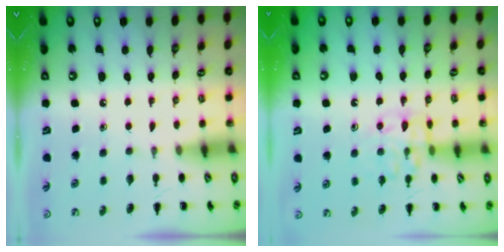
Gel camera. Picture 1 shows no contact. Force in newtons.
{"total": 11.7, "press": 11.7, "slide": 1.2}